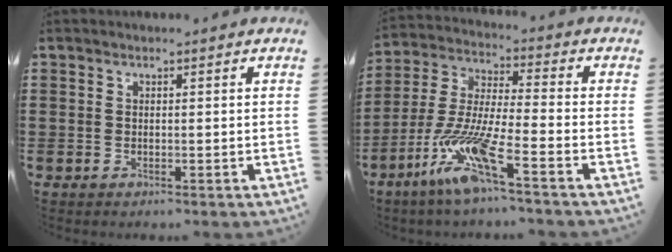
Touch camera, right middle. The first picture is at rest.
{"total": 11.2, "force": [-7.2, 0.9, 8.4], "torque": [-0.196, -0.020, -0.149]}